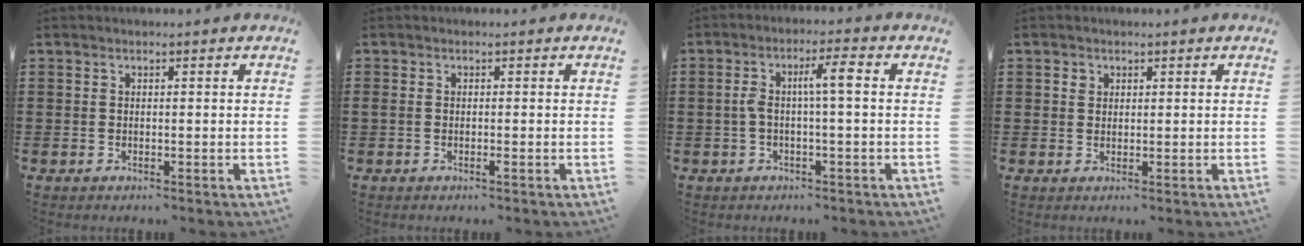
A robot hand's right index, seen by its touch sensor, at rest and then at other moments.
{"total": 0.7, "force": [-0.4, 0.1, 0.6], "torque": [-0.012, -0.003, -0.007]}
{"total": 4.6, "force": [0.0, 0.6, 4.6], "torque": [-0.094, 0.005, -0.010]}
{"total": 1.2, "force": [0.5, 1.0, 0.3], "torque": [-0.009, 0.005, 0.011]}